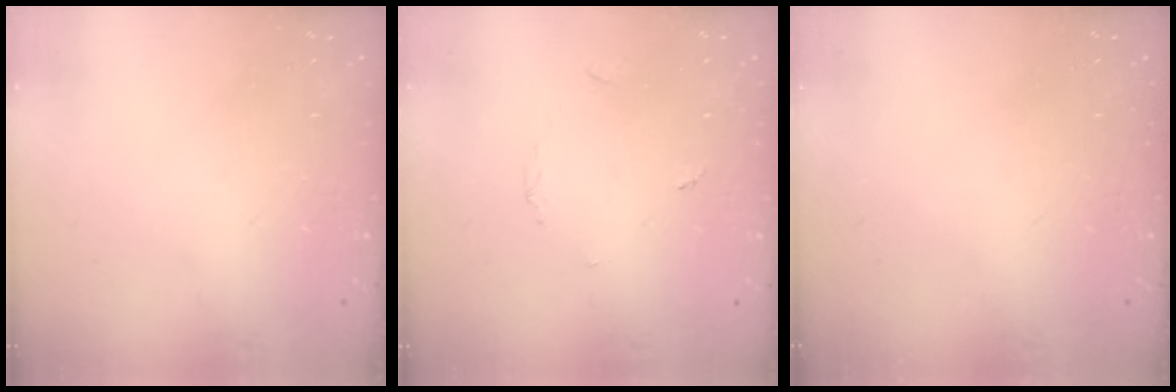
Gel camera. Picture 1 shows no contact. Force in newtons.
{"total": 3.1, "press": 3.1, "slide": 0.4}
{"total": 0.0}